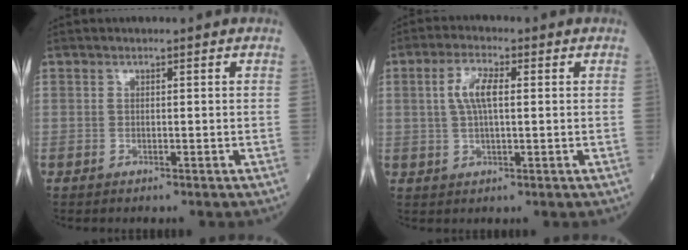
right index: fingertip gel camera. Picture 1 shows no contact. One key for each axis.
{"total": 5.3, "fx": 1.0, "fy": 1.5, "fz": 5.0, "tx": -0.106, "ty": 0.011, "tz": 0.020}